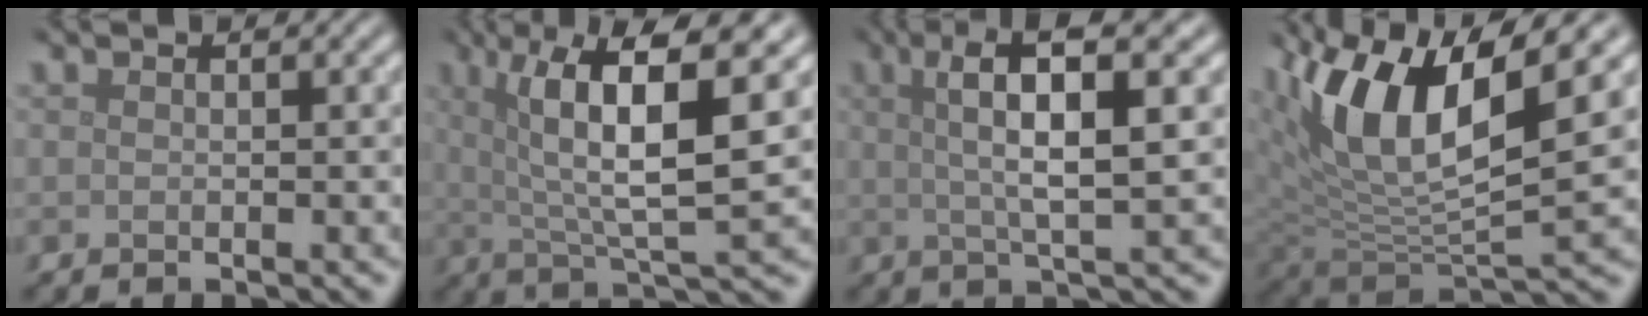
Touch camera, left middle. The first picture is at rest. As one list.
[{"total": 9.4, "force": [3.0, 2.2, 8.6], "torque": [-0.132, 0.004, 0.052]}, {"total": 7.0, "force": [2.4, 1.4, 6.4], "torque": [-0.096, 0.013, 0.035]}, {"total": 11.2, "force": [5.4, 4.1, 8.9], "torque": [-0.172, 0.003, 0.099]}]